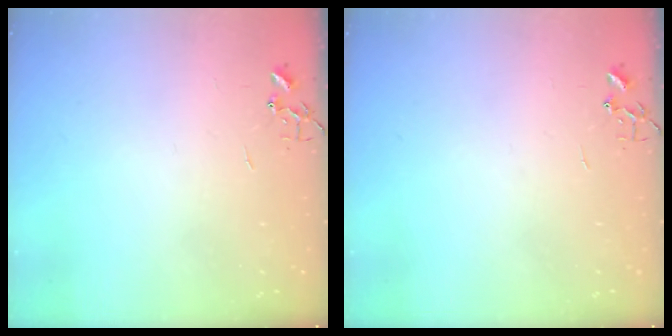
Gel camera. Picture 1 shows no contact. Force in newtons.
{"total": 0.0}